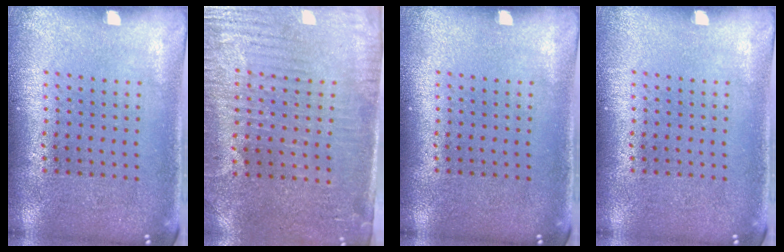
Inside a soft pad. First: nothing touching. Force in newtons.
{"total": 3.3, "press": 3.0, "slide": 1.4}
{"total": 0.0}
{"total": 0.0}